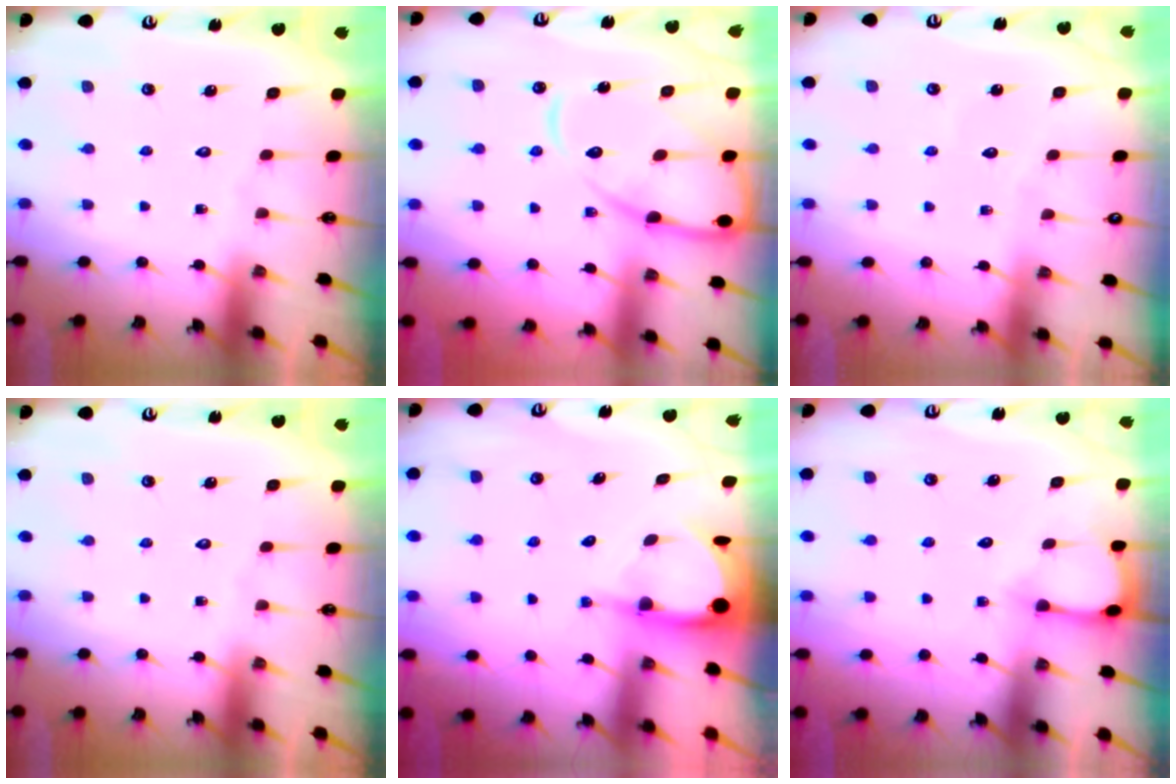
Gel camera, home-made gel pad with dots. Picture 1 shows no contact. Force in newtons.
{"total": 12.7, "press": 12.6, "slide": 1.3}
{"total": 2.3, "press": 2.2, "slide": 0.3}
{"total": 0.0}
{"total": 3.7, "press": 3.7, "slide": 0.2}
{"total": 5.2, "press": 5.2, "slide": 0.4}